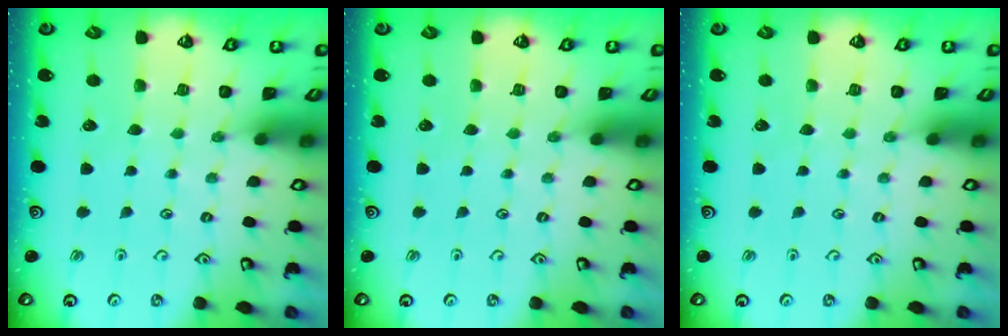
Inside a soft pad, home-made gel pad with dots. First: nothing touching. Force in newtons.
{"total": 0.0}
{"total": 0.0}